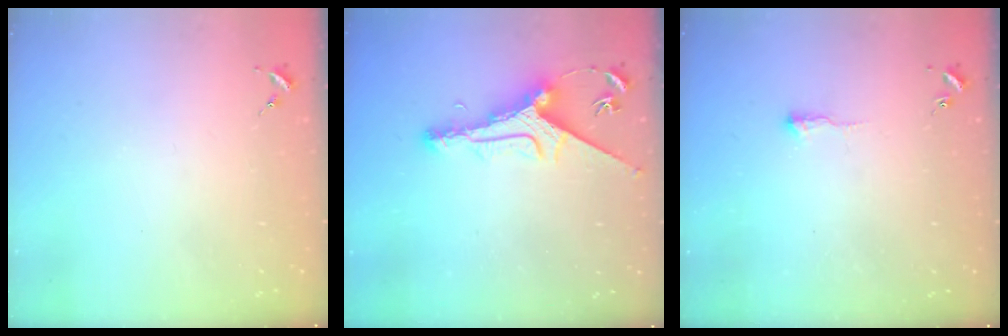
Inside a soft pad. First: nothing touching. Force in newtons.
{"total": 11.1, "press": 11.0, "slide": 1.0}
{"total": 2.9, "press": 2.9, "slide": 0.6}